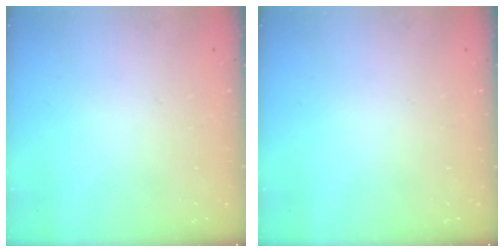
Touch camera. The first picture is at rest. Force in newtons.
{"total": 0.0}